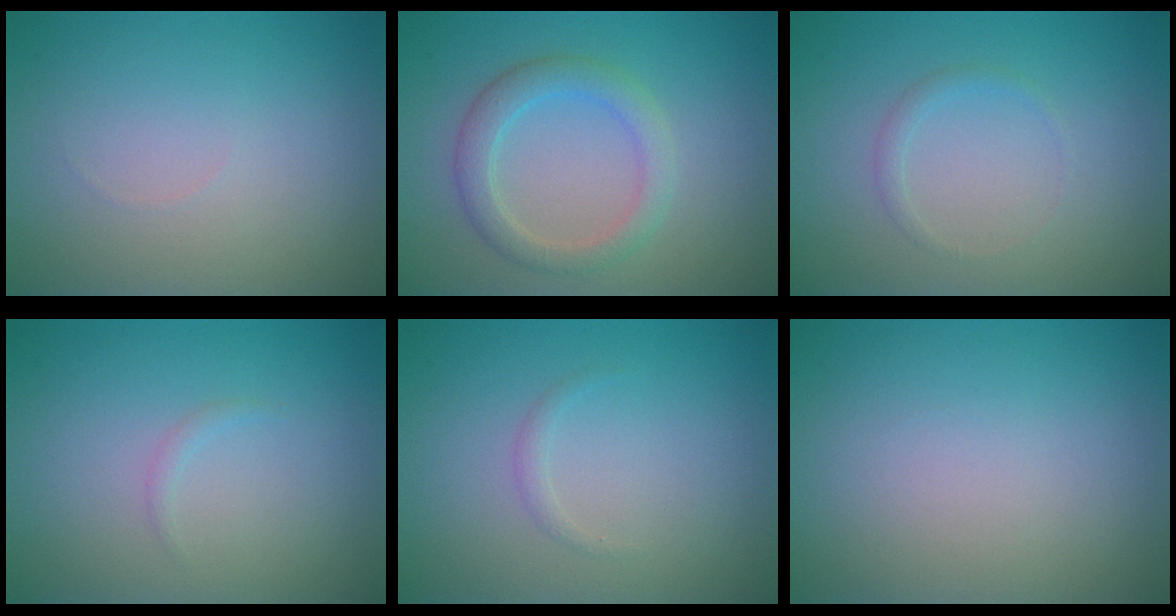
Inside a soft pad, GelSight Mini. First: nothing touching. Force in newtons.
{"total": 3.1, "press": 3.1, "slide": 0.3}
{"total": 0.9, "press": 0.9, "slide": 0.1}
{"total": 0.5, "press": 0.5, "slide": 0.1}
{"total": 0.6, "press": 0.6, "slide": 0.0}
{"total": 0.0}